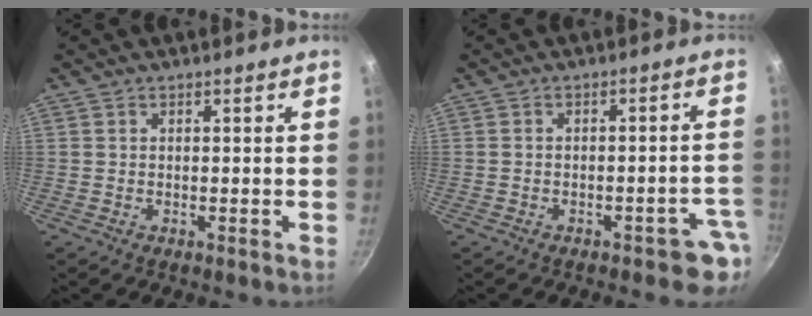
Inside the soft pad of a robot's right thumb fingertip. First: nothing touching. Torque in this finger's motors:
{"motor_torque": [1.14, 0.69, -0.05, 0.01, 0.17]}